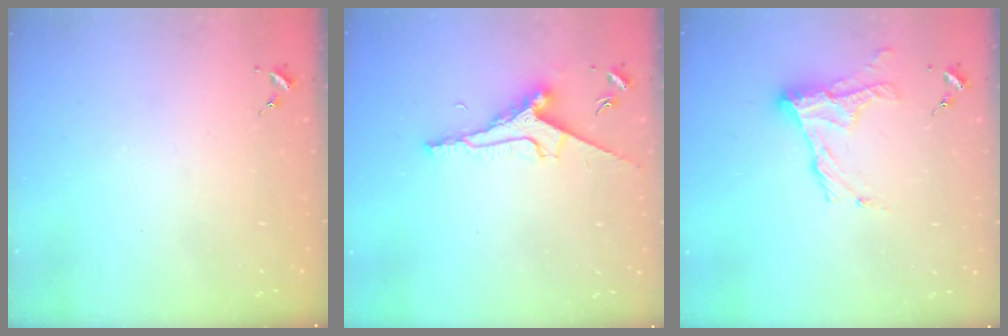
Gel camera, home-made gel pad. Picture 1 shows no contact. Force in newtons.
{"total": 9.5, "press": 9.5, "slide": 0.9}
{"total": 12.4, "press": 12.4, "slide": 0.8}